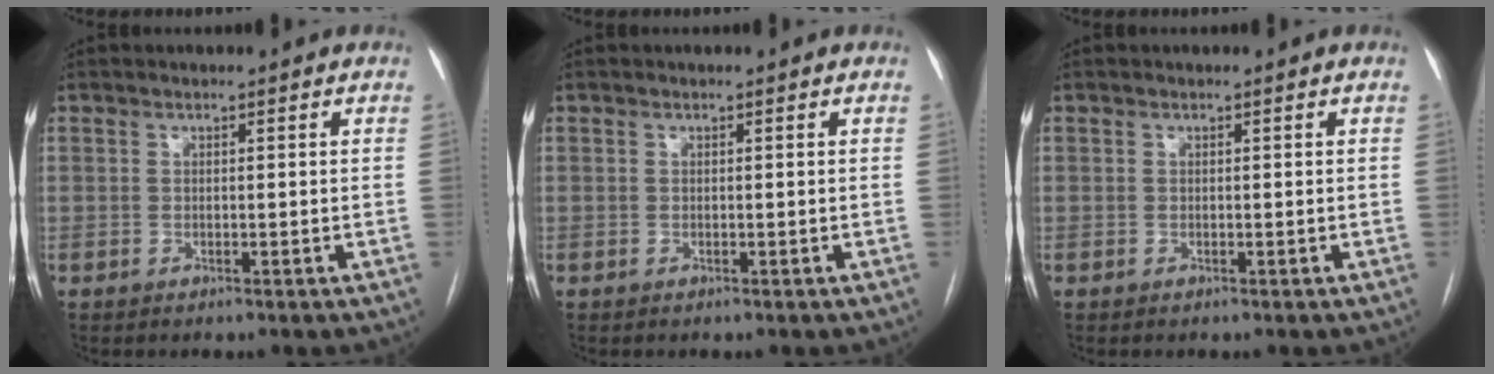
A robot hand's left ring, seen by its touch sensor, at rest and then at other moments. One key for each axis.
{"total": 0.0}
{"total": 0.0}